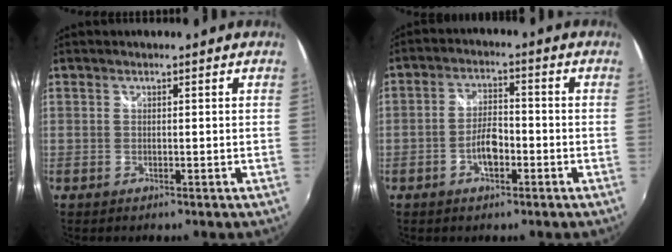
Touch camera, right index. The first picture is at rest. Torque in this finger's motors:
{"motor_torque": [1.22, 0.17, 0.15, 0.04]}